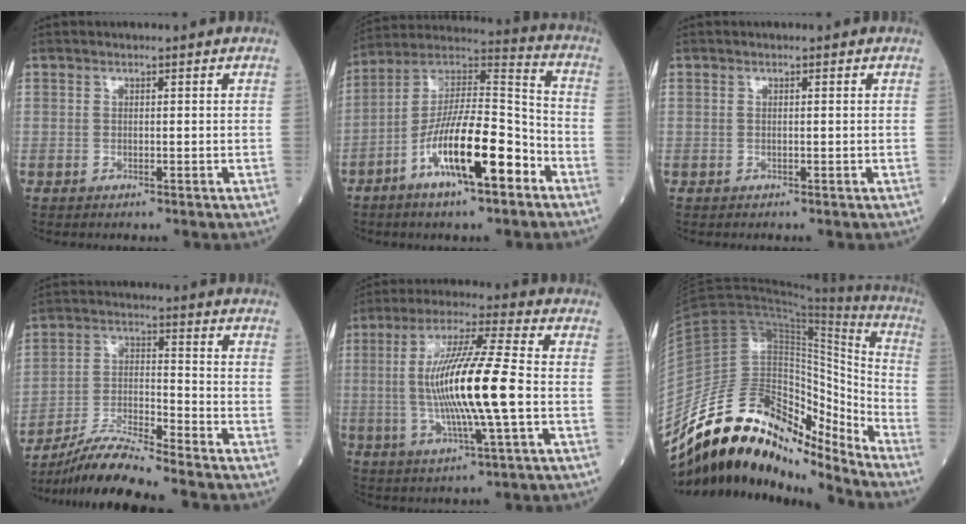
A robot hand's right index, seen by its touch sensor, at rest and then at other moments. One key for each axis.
{"total": 16.4, "fx": -7.4, "fy": 3.5, "fz": 14.3, "tx": -0.254, "ty": 0.006, "tz": -0.129}
{"total": 0.0}
{"total": 9.3, "fx": -8.6, "fy": -1.0, "fz": 3.5, "tx": -0.072, "ty": -0.011, "tz": -0.160}
{"total": 15.0, "fx": -1.2, "fy": 0.3, "fz": 14.9, "tx": -0.286, "ty": 0.001, "tz": -0.026}
{"total": 20.8, "fx": -17.7, "fy": 4.9, "fz": 9.7, "tx": -0.168, "ty": 0.054, "tz": -0.311}